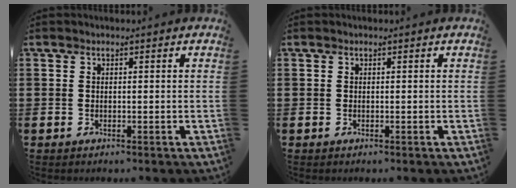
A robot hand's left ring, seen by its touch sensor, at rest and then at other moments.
{"total": 0.0}